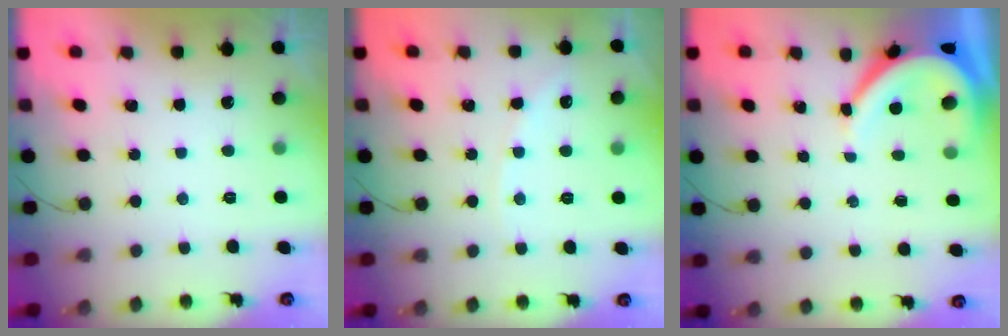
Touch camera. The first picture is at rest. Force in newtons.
{"total": 2.6, "press": 2.6, "slide": 0.4}
{"total": 8.0, "press": 7.9, "slide": 0.9}